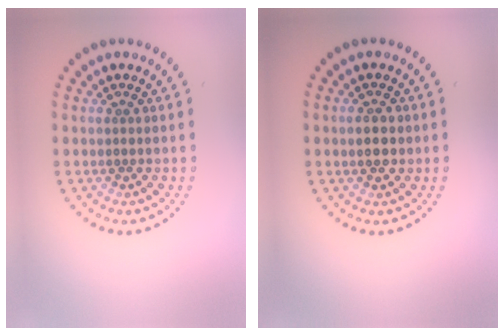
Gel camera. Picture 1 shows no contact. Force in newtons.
{"total": 2.4, "press": 2.4, "slide": 0.1}